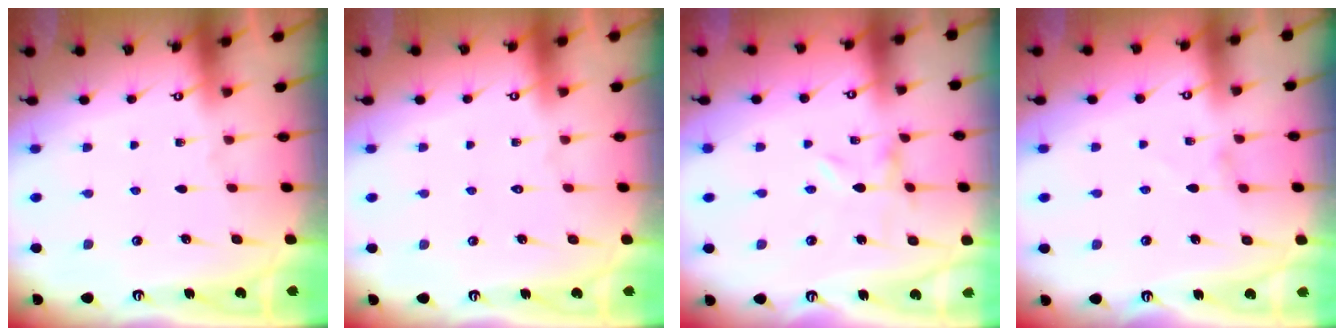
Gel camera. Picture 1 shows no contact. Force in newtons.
{"total": 1.6, "press": 1.5, "slide": 0.1}
{"total": 0.0}
{"total": 0.0}